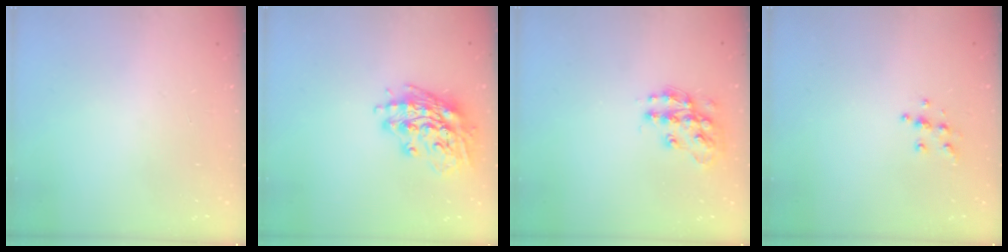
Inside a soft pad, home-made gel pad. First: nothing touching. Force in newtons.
{"total": 16.1, "press": 15.9, "slide": 2.1}
{"total": 13.3, "press": 13.3, "slide": 0.7}
{"total": 5.4, "press": 5.4, "slide": 0.3}